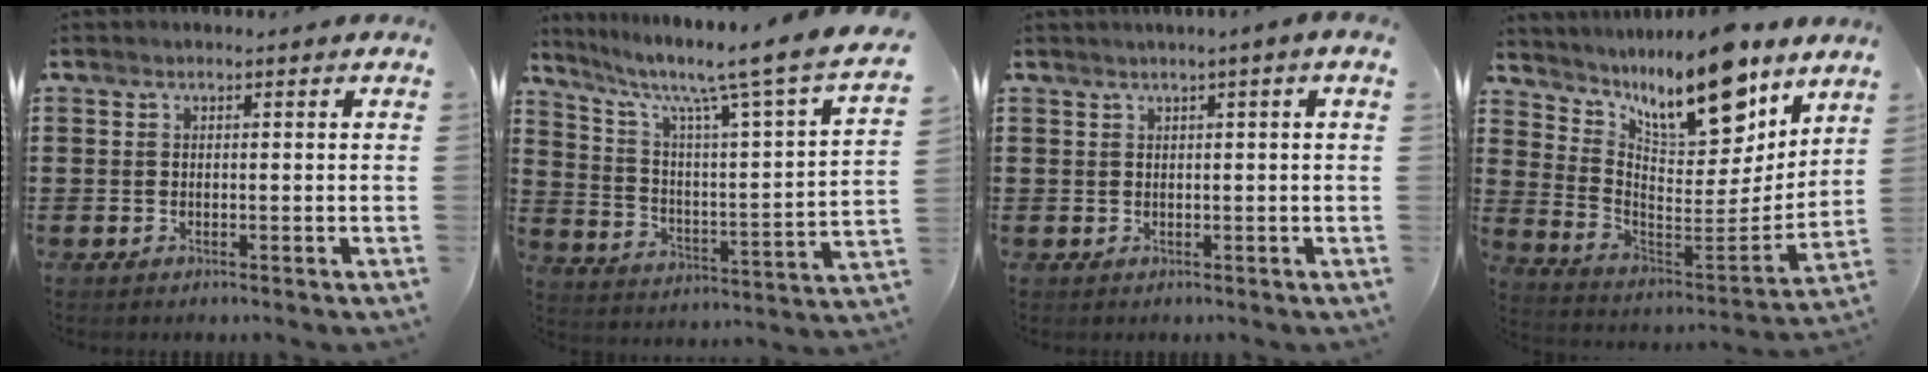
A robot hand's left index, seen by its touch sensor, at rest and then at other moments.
{"total": 8.8, "force": [6.9, 0.0, 5.4], "torque": [-0.109, -0.064, 0.097]}
{"total": 0.6, "force": [0.0, -0.2, 0.6], "torque": [-0.010, -0.004, 0.001]}
{"total": 13.7, "force": [10.5, 3.5, 8.1], "torque": [-0.157, -0.064, 0.181]}